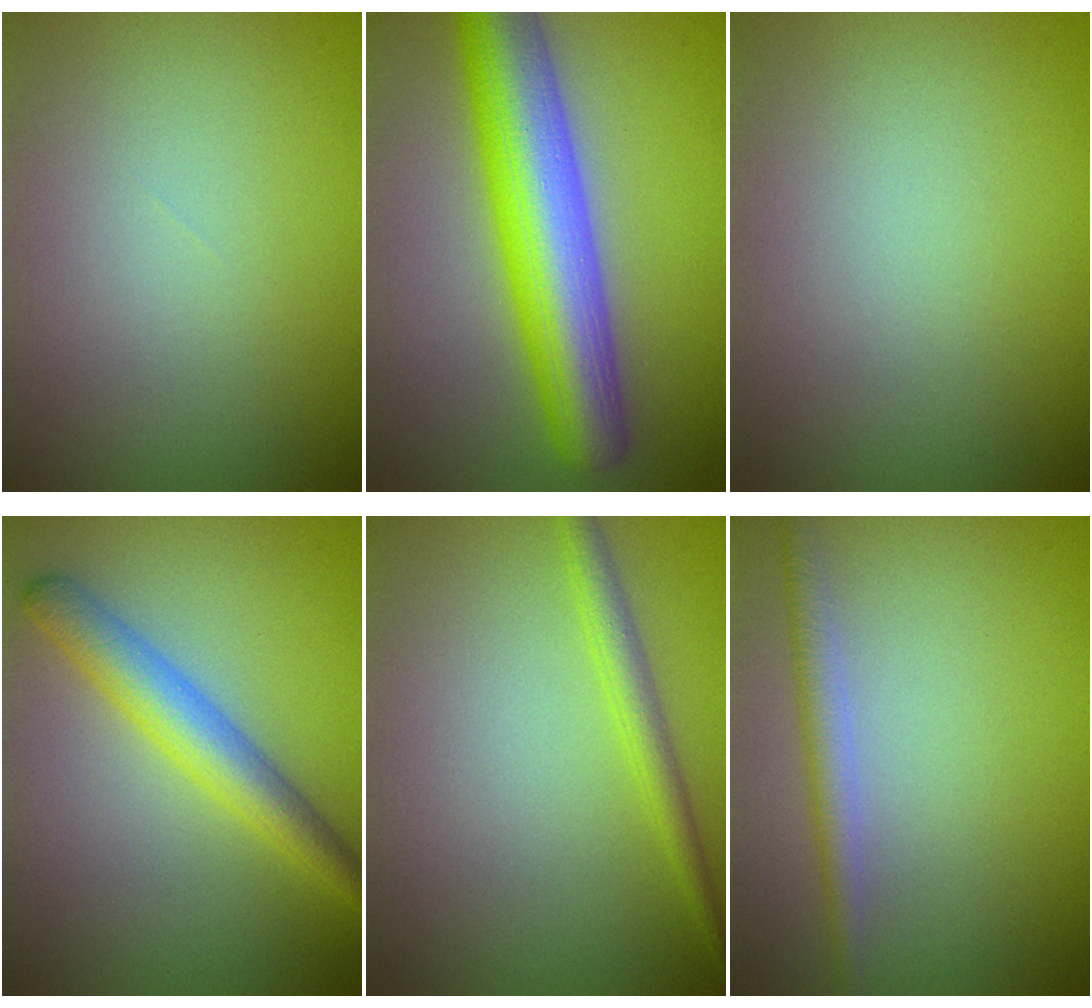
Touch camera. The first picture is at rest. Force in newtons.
{"total": 9.4, "press": 9.4, "slide": 0.2}
{"total": 0.0}
{"total": 4.2, "press": 4.2, "slide": 0.0}
{"total": 2.1, "press": 2.1, "slide": 0.1}
{"total": 2.2, "press": 2.2, "slide": 0.0}